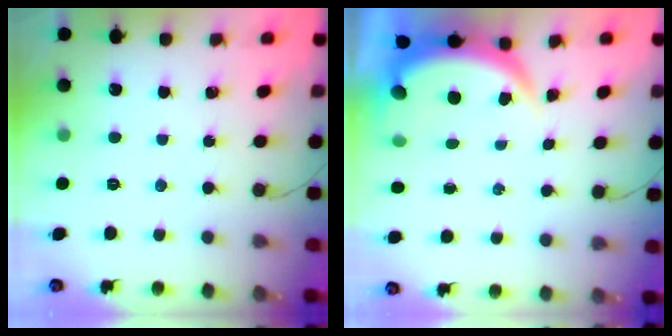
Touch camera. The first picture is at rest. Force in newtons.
{"total": 5.2, "press": 5.1, "slide": 0.8}